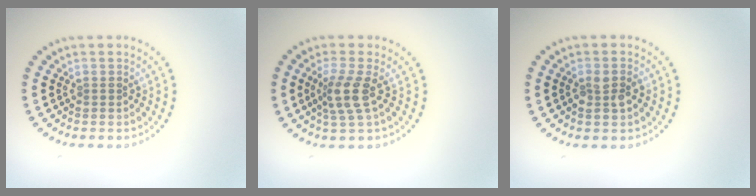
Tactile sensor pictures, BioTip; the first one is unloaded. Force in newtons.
{"total": 2.9, "press": 2.3, "slide": 1.8}
{"total": 1.7, "press": 1.7, "slide": 0.3}